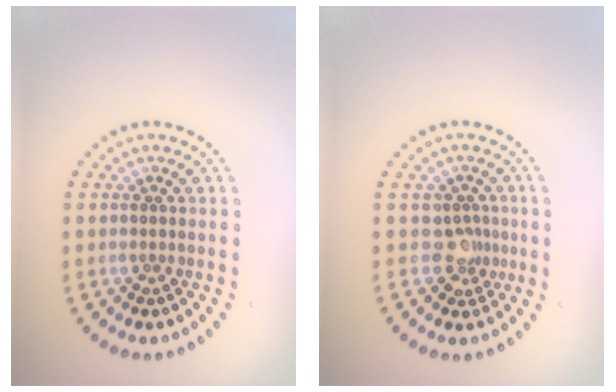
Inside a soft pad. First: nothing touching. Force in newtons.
{"total": 2.1, "press": 1.6, "slide": 1.4}